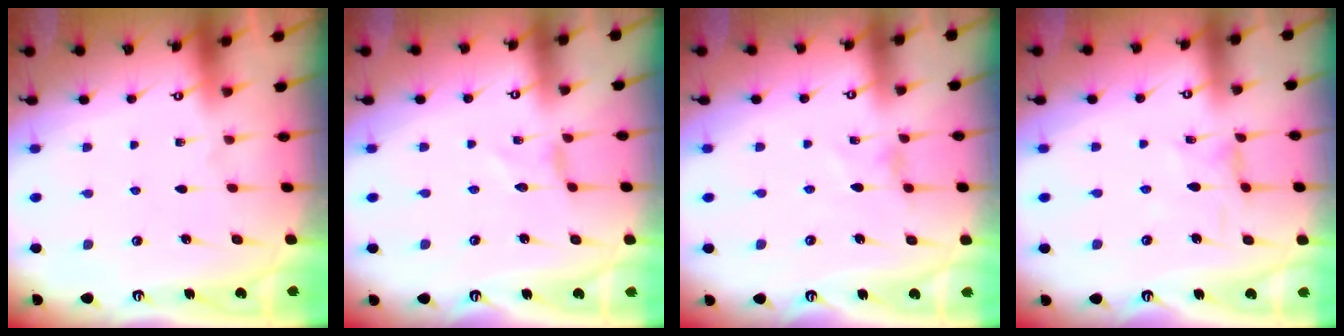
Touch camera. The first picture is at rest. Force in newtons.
{"total": 0.0}
{"total": 1.3, "press": 1.3, "slide": 0.3}
{"total": 1.2, "press": 1.2, "slide": 0.4}